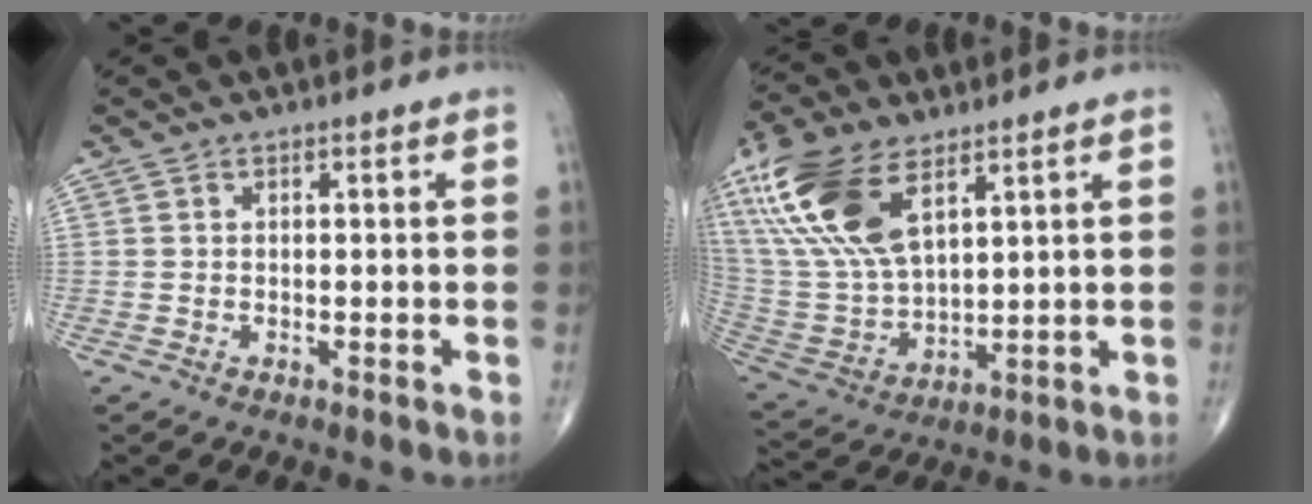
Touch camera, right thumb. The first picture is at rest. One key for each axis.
{"total": 18.9, "fx": 9.7, "fy": 9.0, "fz": 13.6, "tx": -0.291, "ty": -0.026, "tz": 0.198}